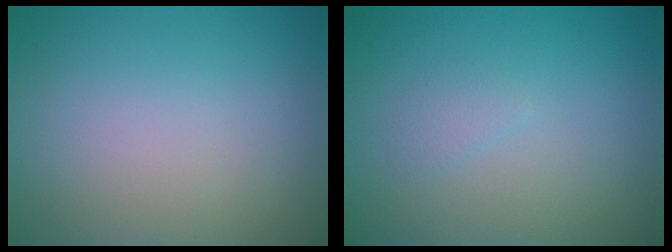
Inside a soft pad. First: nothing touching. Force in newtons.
{"total": 0.8, "press": 0.8, "slide": 0.0}